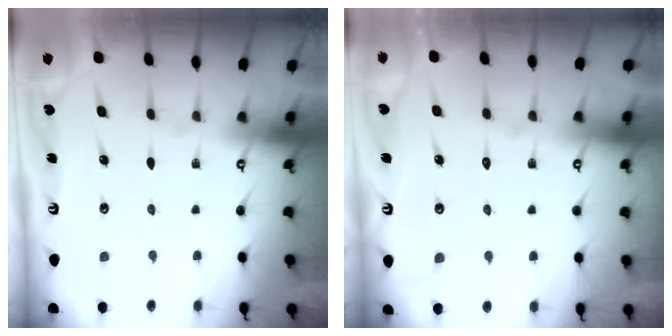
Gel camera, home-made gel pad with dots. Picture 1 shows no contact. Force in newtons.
{"total": 1.6, "press": 1.6, "slide": 0.2}